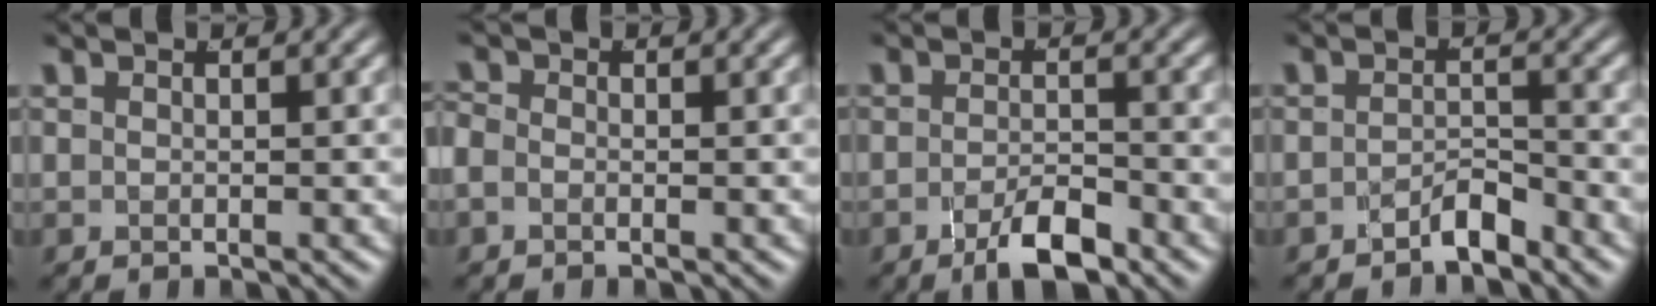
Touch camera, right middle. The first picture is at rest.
{"total": 1.8, "force": [-0.6, 1.5, 0.7], "torque": [-0.024, -0.008, -0.013]}
{"total": 3.6, "force": [-2.7, 0.7, 2.3], "torque": [-0.031, -0.005, -0.048]}
{"total": 2.6, "force": [-2.3, 0.5, 0.9], "torque": [-0.006, -0.001, -0.043]}